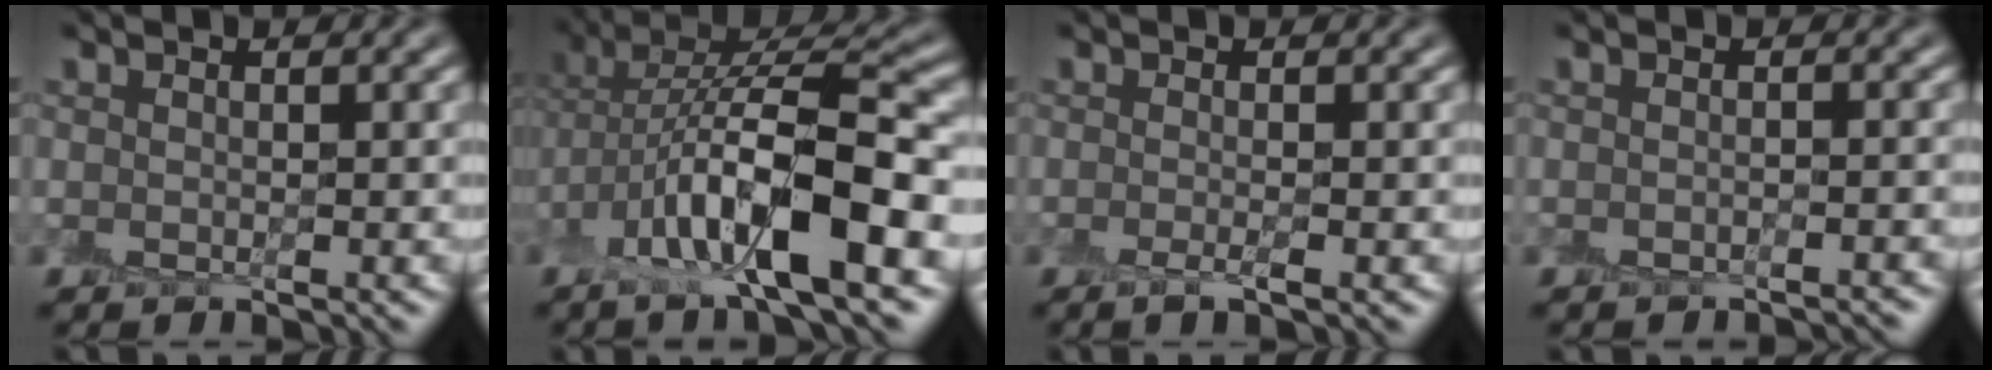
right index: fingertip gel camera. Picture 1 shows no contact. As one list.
[{"total": 10.6, "force": [-3.6, 3.4, 9.4], "torque": [-0.171, 0.007, -0.070]}, {"total": 1.1, "force": [-0.6, 0.0, 1.0], "torque": [-0.019, -0.010, -0.011]}, {"total": 1.5, "force": [-1.4, 0.0, 0.4], "torque": [0.005, -0.003, -0.022]}]